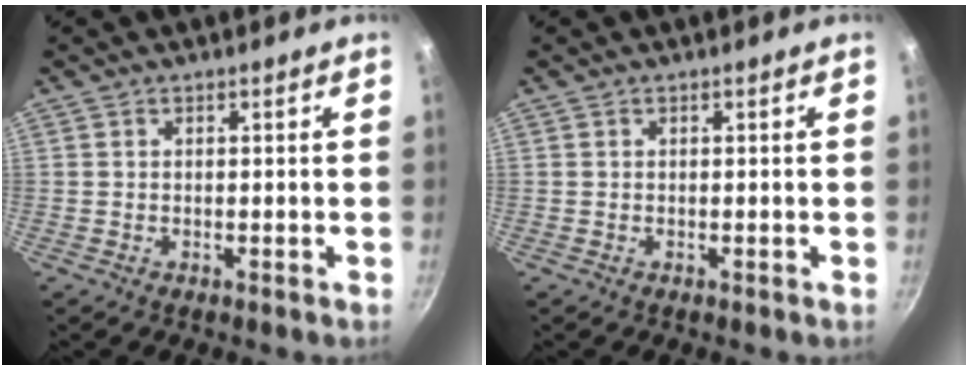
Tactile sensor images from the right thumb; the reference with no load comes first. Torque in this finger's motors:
{"motor_torque": [-0.42, 0.16, -0.24, 0.07, 0.00]}